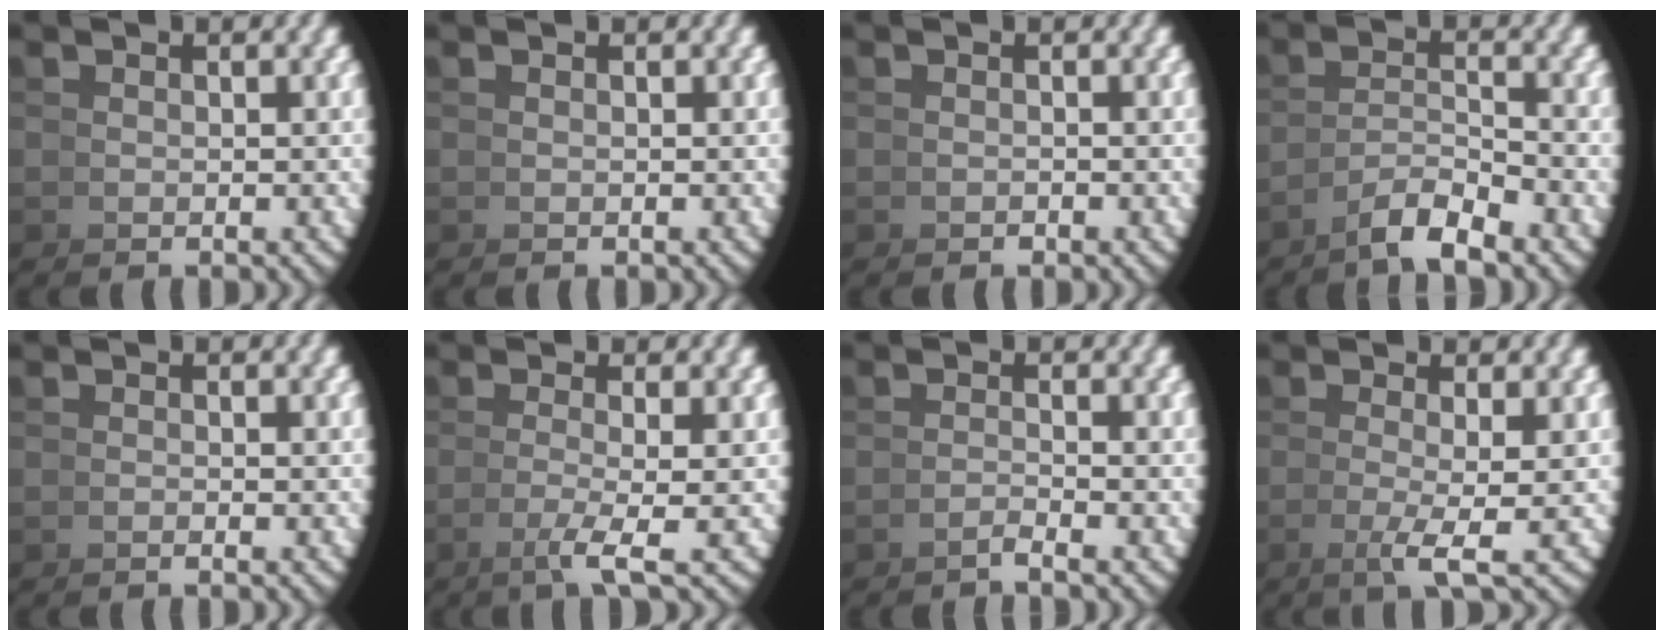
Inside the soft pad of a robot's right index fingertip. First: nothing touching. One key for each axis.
{"total": 0.0}
{"total": 0.7, "fx": -0.4, "fy": -0.4, "fz": -0.3, "tx": 0.011, "ty": -0.002, "tz": -0.007}
{"total": 3.2, "fx": -2.4, "fy": 0.5, "fz": 2.0, "tx": -0.021, "ty": 0.005, "tz": -0.044}
{"total": 0.7, "fx": -0.4, "fy": -0.5, "fz": -0.1, "tx": 0.006, "ty": 0.004, "tz": -0.011}
{"total": 2.8, "fx": -0.6, "fy": -0.4, "fz": 2.7, "tx": -0.052, "ty": -0.010, "tz": -0.004}
{"total": 1.7, "fx": -1.3, "fy": -1.1, "fz": 0.2, "tx": 0.004, "ty": 0.006, "tz": -0.027}
{"total": 2.8, "fx": -0.2, "fy": -0.1, "fz": 2.7, "tx": -0.056, "ty": -0.012, "tz": 0.002}